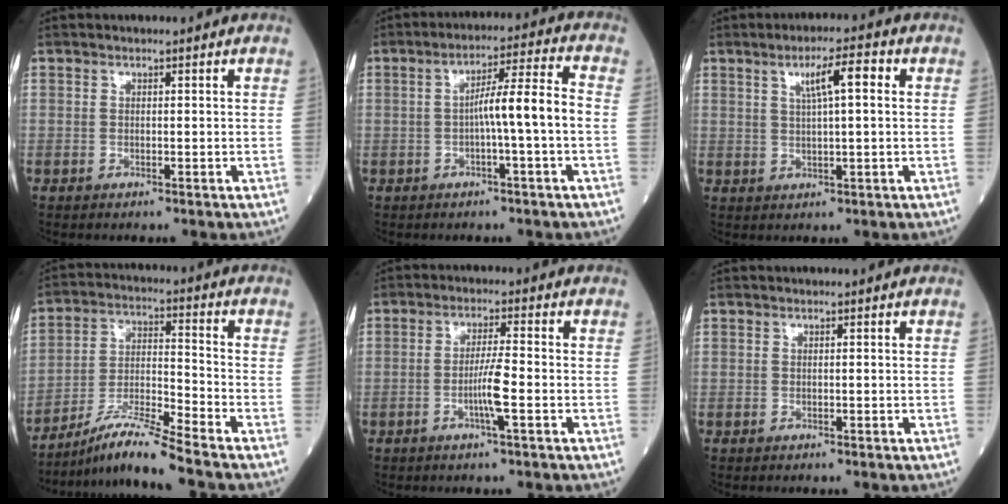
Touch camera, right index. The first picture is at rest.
{"total": 7.6, "force": [-1.1, -0.7, 7.5], "torque": [-0.120, 0.018, -0.017]}
{"total": 5.8, "force": [1.8, 0.5, 5.4], "torque": [-0.091, 0.010, 0.031]}
{"total": 9.9, "force": [-8.4, -1.3, 5.1], "torque": [-0.102, -0.014, -0.155]}
{"total": 4.7, "force": [-1.5, -0.3, 4.4], "torque": [-0.084, -0.004, -0.031]}
{"total": 0.0}